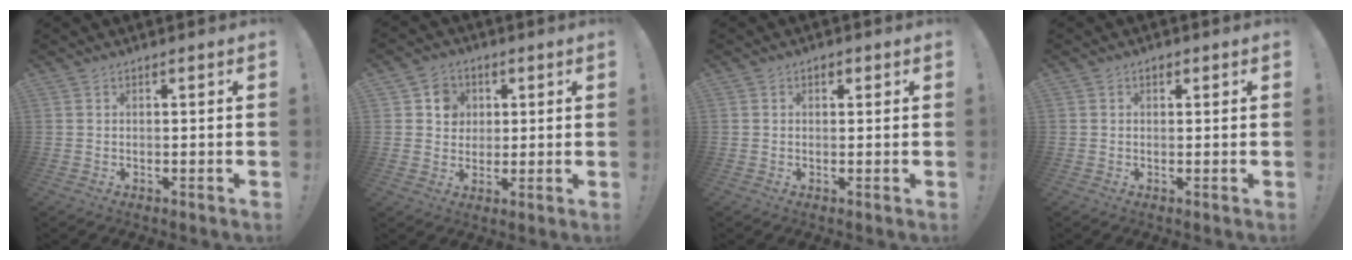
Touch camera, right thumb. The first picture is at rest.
{"total": 7.8, "force": [2.3, 7.2, 1.8], "torque": [-0.018, -0.013, 0.047]}
{"total": 1.3, "force": [0.7, 0.9, 0.8], "torque": [-0.004, -0.002, 0.009]}
{"total": 1.1, "force": [0.6, 0.7, 0.6], "torque": [-0.008, -0.001, 0.010]}